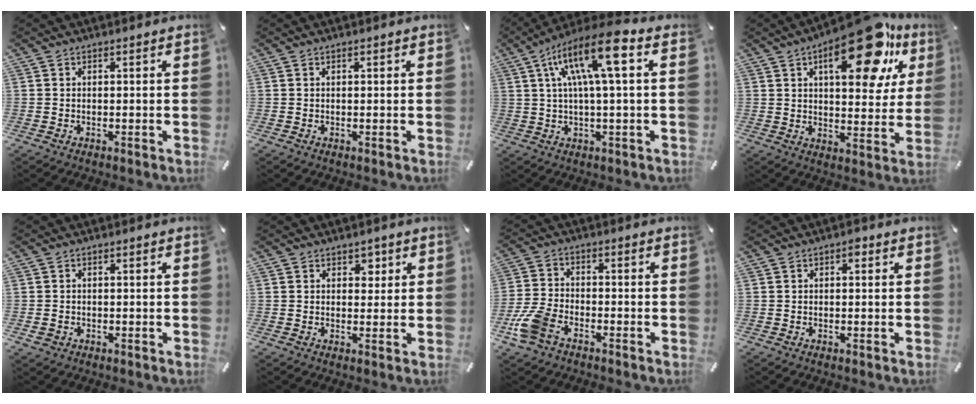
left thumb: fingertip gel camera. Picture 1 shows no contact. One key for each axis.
{"total": 0.0}
{"total": 14.7, "fx": 4.5, "fy": 3.7, "fz": 13.5, "tx": -0.240, "ty": -0.003, "tz": 0.072}
{"total": 23.1, "fx": 12.3, "fy": 10.1, "fz": 16.8, "tx": -0.228, "ty": -0.060, "tz": 0.192}
{"total": 1.4, "fx": -0.5, "fy": 1.2, "fz": 0.5, "tx": -0.009, "ty": 0.004, "tz": -0.011}
{"total": 2.9, "fx": 1.4, "fy": 2.2, "fz": 1.2, "tx": 0.006, "ty": -0.007, "tz": 0.016}
{"total": 8.1, "fx": -4.7, "fy": 4.4, "fz": 5.0, "tx": -0.126, "ty": 0.009, "tz": -0.093}
{"total": 1.5, "fx": 0.2, "fy": 1.0, "fz": 1.1, "tx": -0.014, "ty": 0.005, "tz": 0.000}